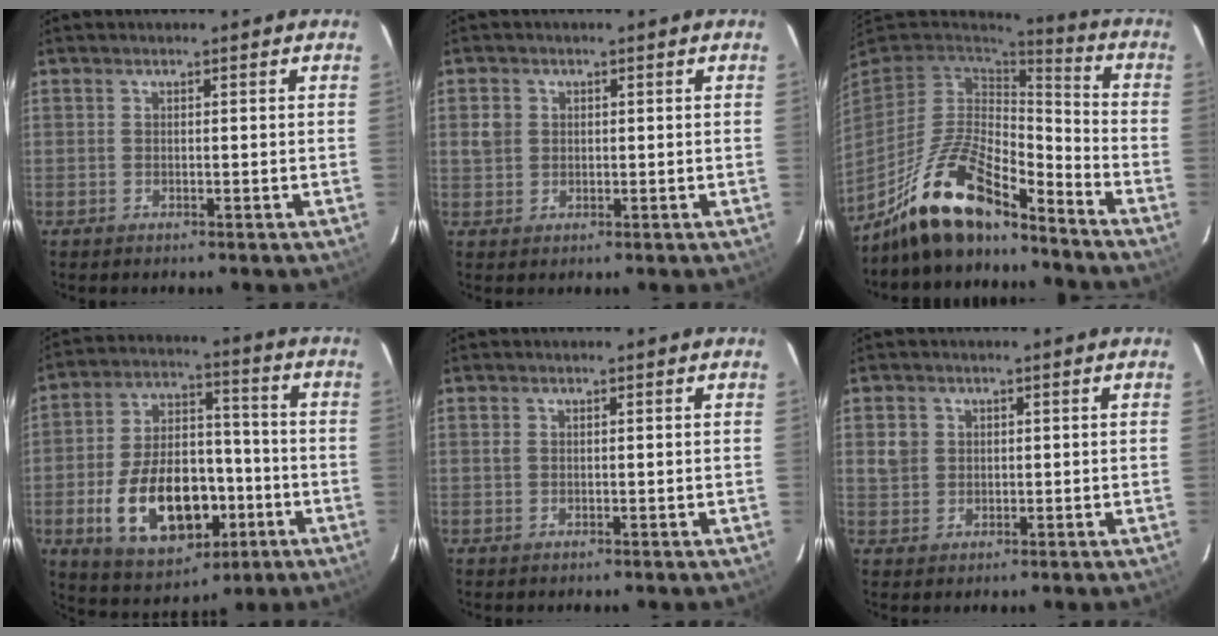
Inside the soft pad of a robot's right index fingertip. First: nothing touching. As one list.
[{"total": 2.9, "force": [0.4, 2.7, 1.0], "torque": [-0.020, 0.008, 0.007]}, {"total": 17.3, "force": [-13.1, 5.2, 10.1], "torque": [-0.217, -0.017, -0.244]}, {"total": 19.0, "force": [-6.2, 11.2, 14.1], "torque": [-0.279, 0.015, -0.079]}, {"total": 0.7, "force": [0.2, 0.6, 0.3], "torque": [-0.008, 0.002, 0.003]}, {"total": 3.4, "force": [0.7, 3.2, 1.0], "torque": [-0.016, 0.010, 0.015]}]